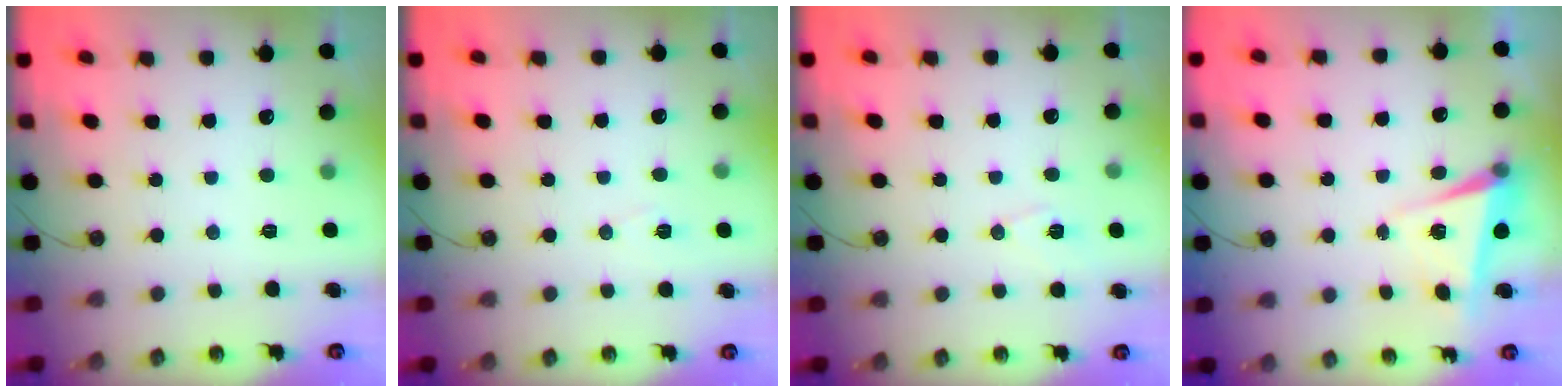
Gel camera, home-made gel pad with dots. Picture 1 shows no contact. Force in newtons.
{"total": 6.3, "press": 4.4, "slide": 4.5}
{"total": 8.1, "press": 7.3, "slide": 3.4}
{"total": 5.9, "press": 5.7, "slide": 1.5}